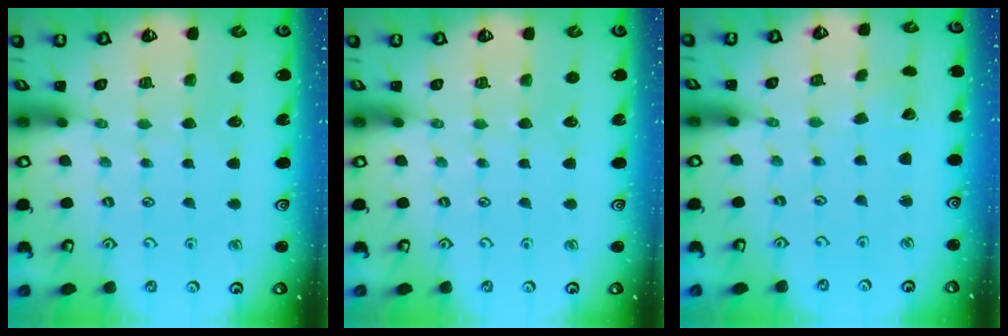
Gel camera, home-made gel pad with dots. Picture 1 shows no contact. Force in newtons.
{"total": 0.0}
{"total": 1.9, "press": 1.9, "slide": 0.1}